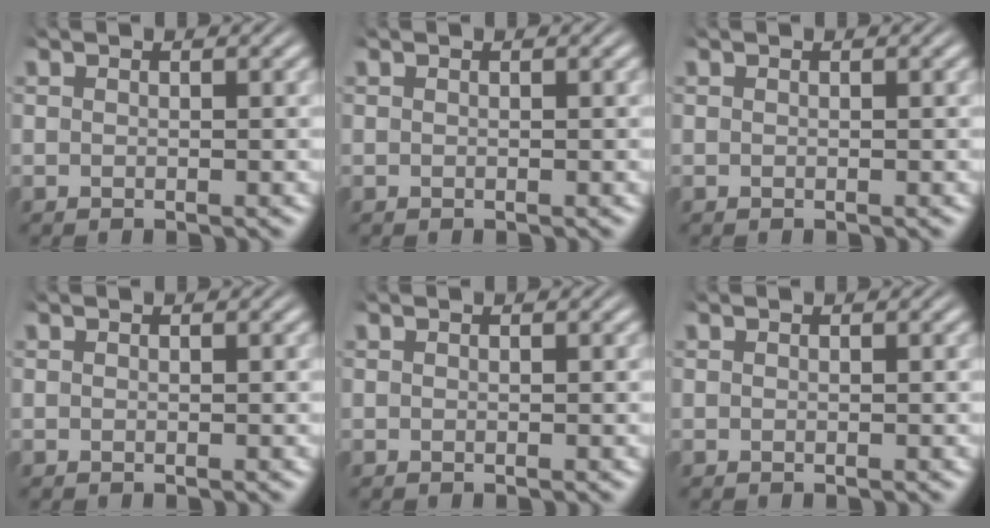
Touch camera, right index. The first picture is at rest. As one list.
[{"total": 0.0}, {"total": 0.0}, {"total": 0.0}, {"total": 0.0}, {"total": 0.0}]